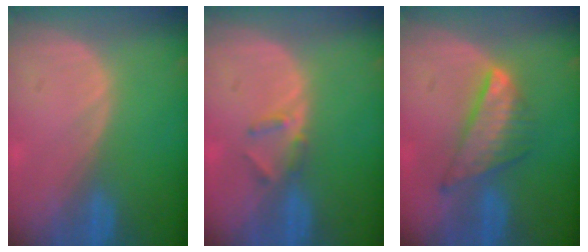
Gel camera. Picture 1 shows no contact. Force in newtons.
{"total": 2.3, "press": 2.1, "slide": 0.9}
{"total": 7.4, "press": 6.5, "slide": 3.6}